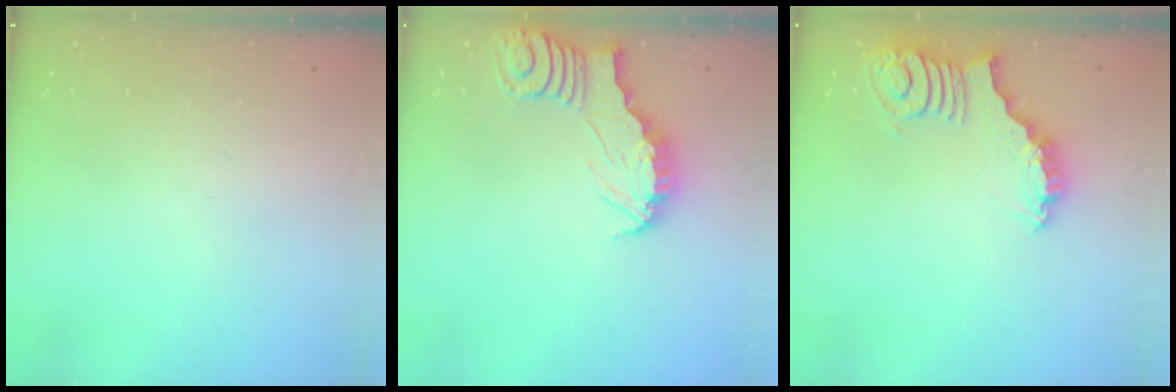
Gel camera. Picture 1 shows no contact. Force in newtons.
{"total": 2.8, "press": 2.7, "slide": 0.3}
{"total": 3.0, "press": 2.9, "slide": 0.5}